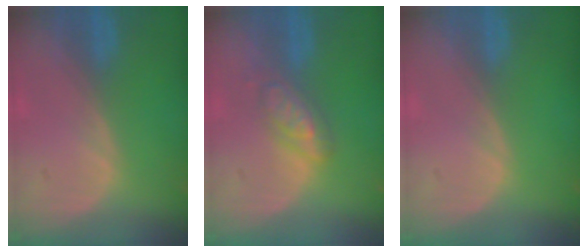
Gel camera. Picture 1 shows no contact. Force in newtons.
{"total": 4.5, "press": 4.5, "slide": 0.6}
{"total": 0.0}